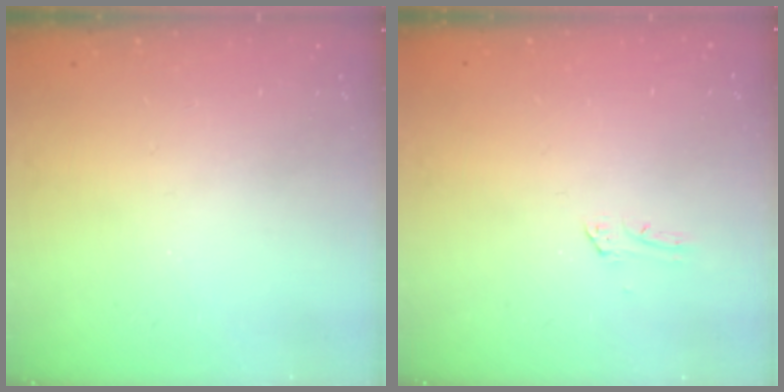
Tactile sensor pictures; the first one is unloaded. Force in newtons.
{"total": 1.6, "press": 1.6, "slide": 0.2}